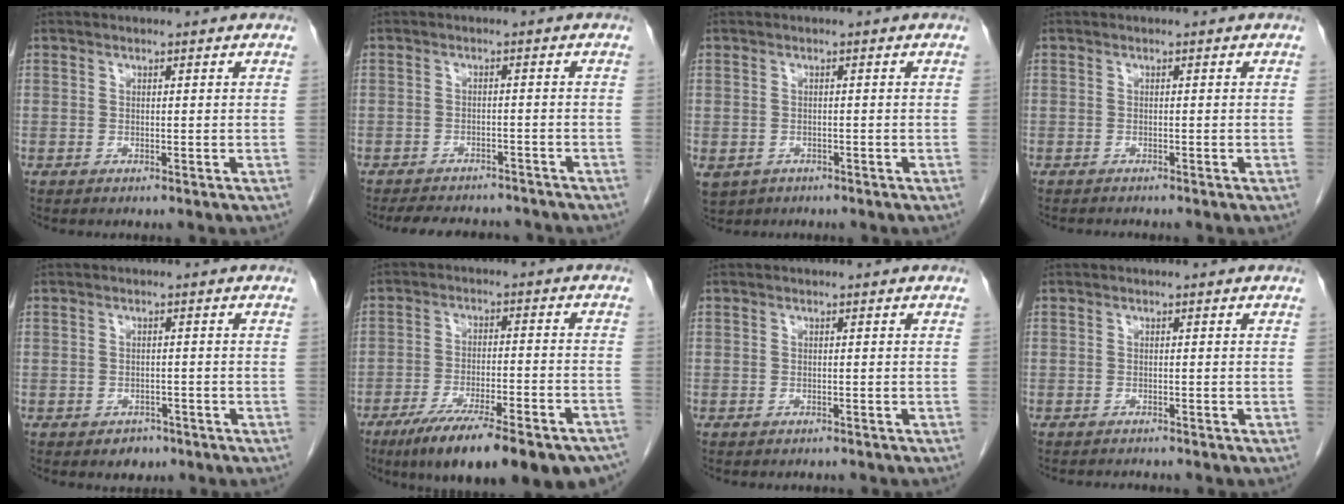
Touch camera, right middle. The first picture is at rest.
{"total": 11.1, "force": [-9.9, 3.6, 3.5], "torque": [-0.061, 0.006, -0.123]}
{"total": 7.2, "force": [-3.7, 5.6, 2.6], "torque": [-0.070, -0.006, -0.049]}
{"total": 1.5, "force": [-1.5, 0.2, 0.4], "torque": [-0.010, -0.004, -0.020]}
{"total": 2.3, "force": [-1.5, 1.6, 0.8], "torque": [-0.011, 0.004, -0.015]}
{"total": 22.2, "force": [-17.1, 4.1, 13.5], "torque": [-0.144, -0.007, -0.242]}
{"total": 2.4, "force": [-2.2, 0.8, 0.6], "torque": [-0.013, -0.003, -0.026]}
{"total": 2.7, "force": [-2.6, 0.4, 0.6], "torque": [-0.007, -0.006, -0.035]}